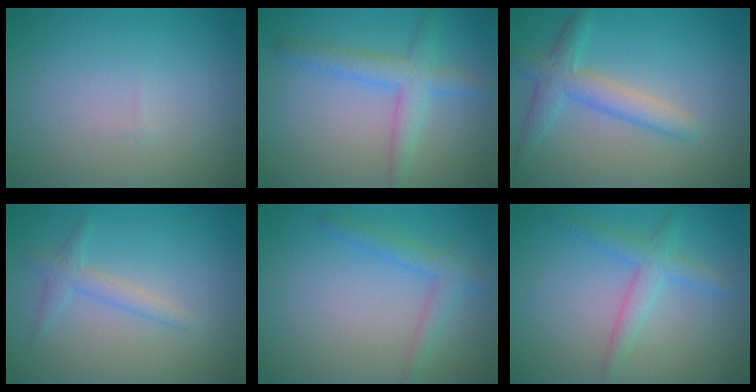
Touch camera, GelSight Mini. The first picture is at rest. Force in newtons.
{"total": 3.4, "press": 3.4, "slide": 0.2}
{"total": 3.6, "press": 3.6, "slide": 0.0}
{"total": 1.9, "press": 1.9, "slide": 0.1}
{"total": 2.4, "press": 2.4, "slide": 0.1}
{"total": 2.6, "press": 2.6, "slide": 0.1}